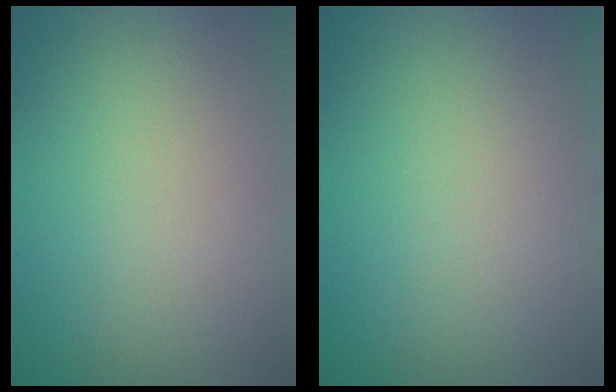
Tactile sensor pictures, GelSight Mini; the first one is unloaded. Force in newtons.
{"total": 0.0}